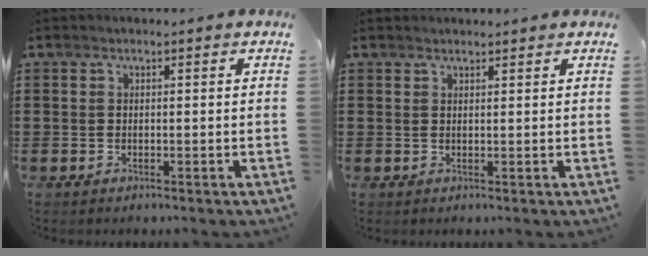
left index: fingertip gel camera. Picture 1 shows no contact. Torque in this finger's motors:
{"motor_torque": [2.14, 0.00, 0.42, 0.01]}